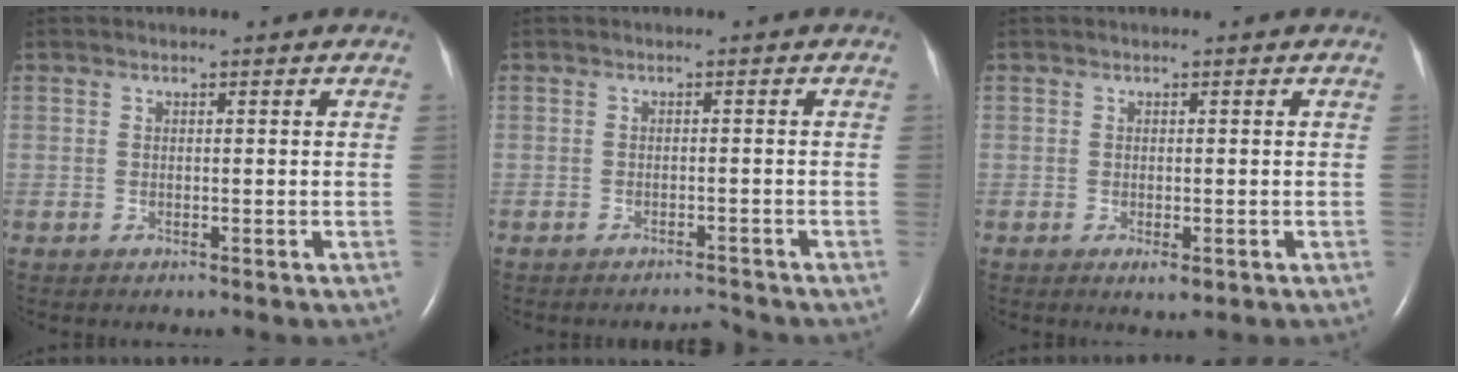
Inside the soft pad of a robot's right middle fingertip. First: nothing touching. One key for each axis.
{"total": 1.8, "fx": -1.8, "fy": 0.0, "fz": 0.0, "tx": 0.000, "ty": -0.009, "tz": -0.025}
{"total": 1.6, "fx": -0.7, "fy": 0.6, "fz": 1.3, "tx": -0.019, "ty": -0.003, "tz": -0.006}